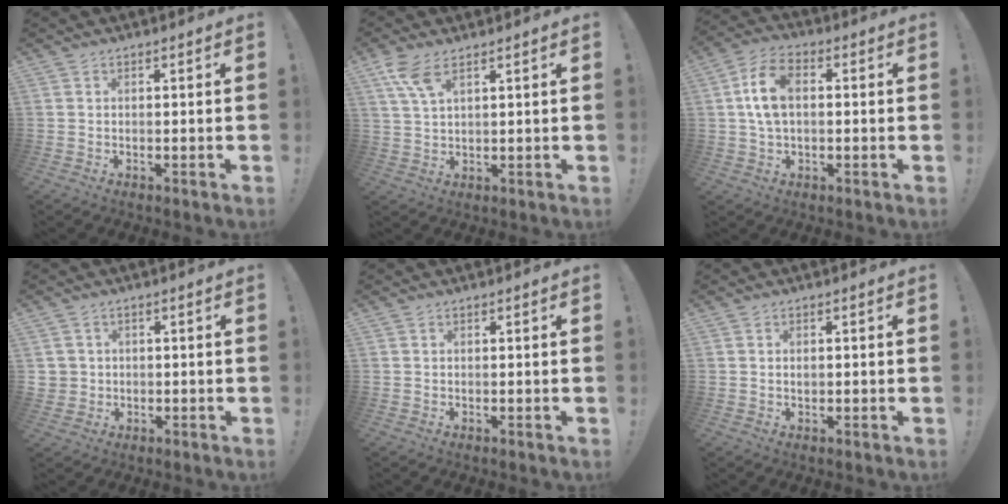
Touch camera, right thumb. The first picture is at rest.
{"total": 7.4, "force": [4.5, 2.7, 5.2], "torque": [-0.105, -0.012, 0.086]}
{"total": 9.5, "force": [1.6, 6.1, 7.1], "torque": [-0.118, 0.006, 0.031]}
{"total": 3.1, "force": [0.6, 3.0, 0.5], "torque": [-0.005, 0.002, 0.014]}
{"total": 0.0}
{"total": 1.0, "force": [0.2, 0.9, 0.4], "torque": [-0.001, 0.001, 0.002]}